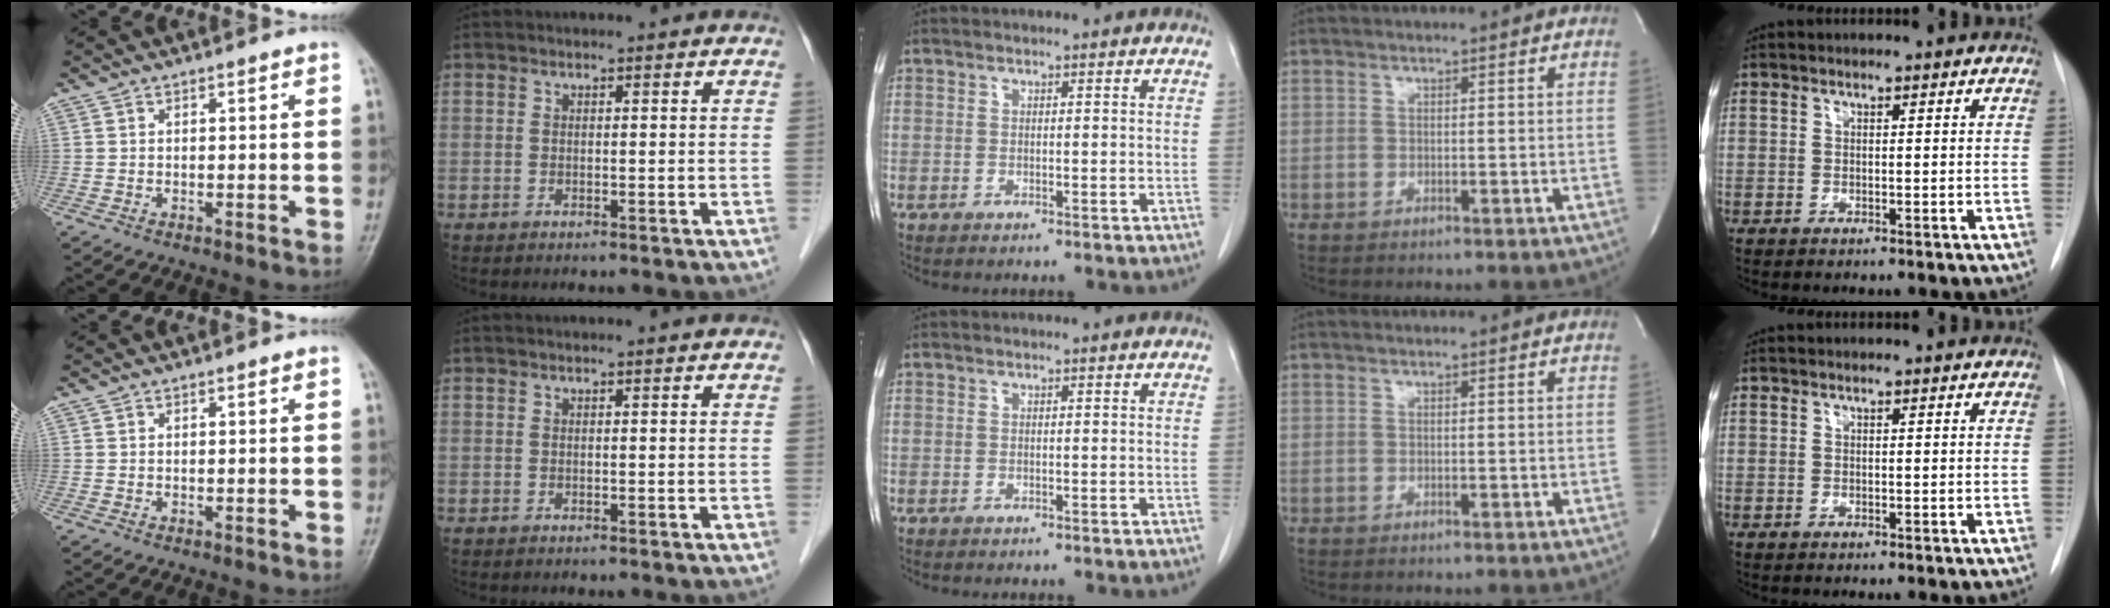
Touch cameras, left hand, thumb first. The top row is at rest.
{}